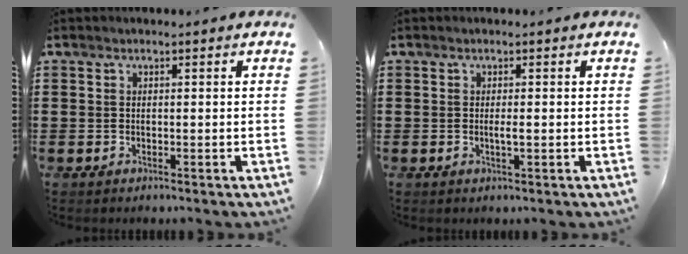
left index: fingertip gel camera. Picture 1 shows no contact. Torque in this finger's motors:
{"motor_torque": [0.39, 0.04, 0.06, 0.04]}